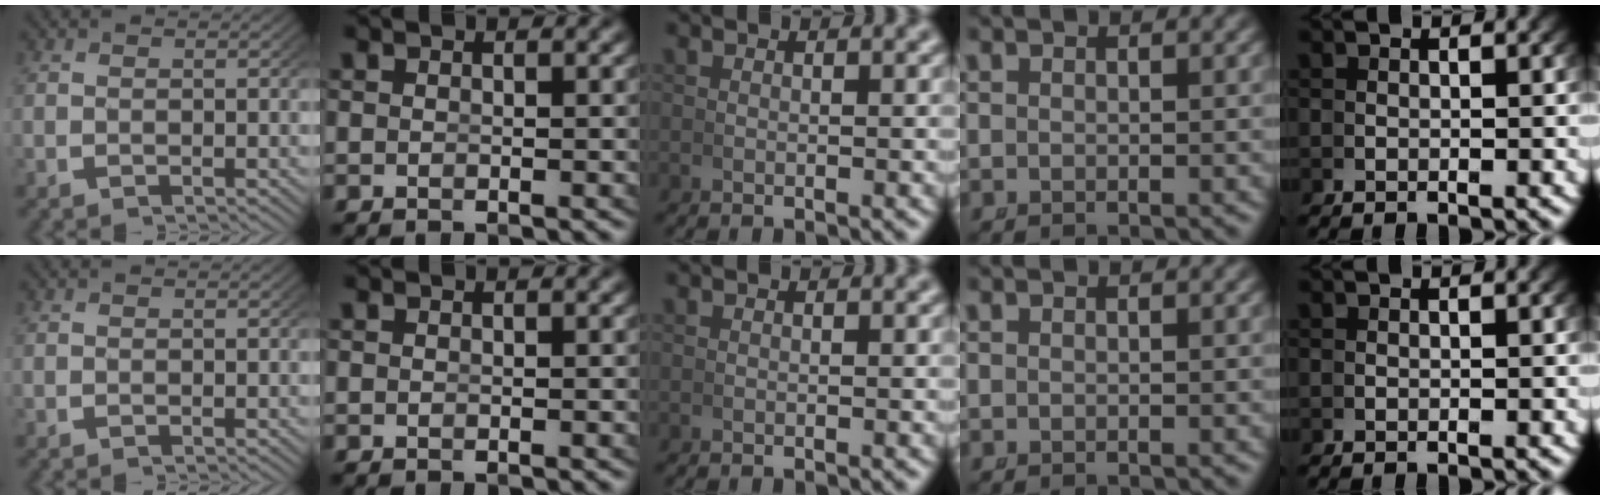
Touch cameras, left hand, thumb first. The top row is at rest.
{}